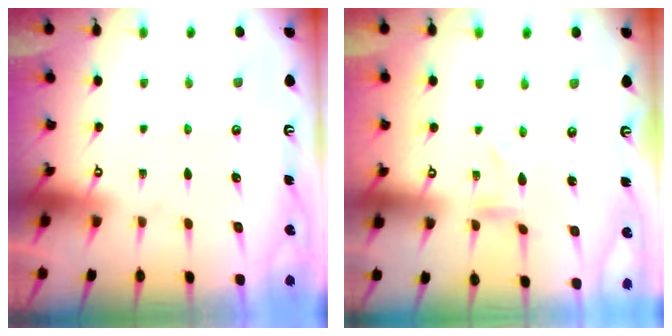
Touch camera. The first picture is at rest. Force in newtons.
{"total": 0.0}